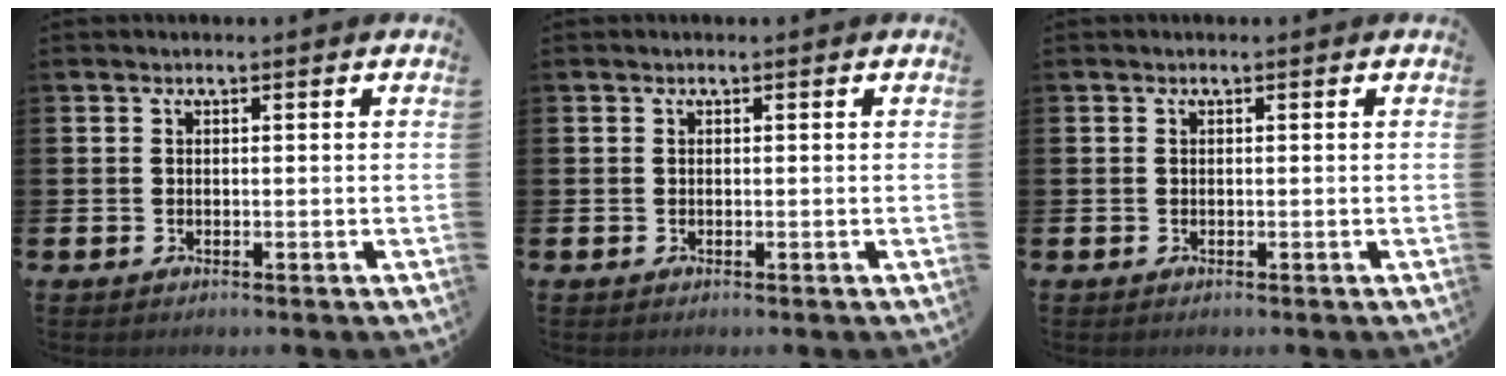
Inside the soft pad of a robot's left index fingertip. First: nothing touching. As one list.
[{"total": 0.0}, {"total": 0.0}]